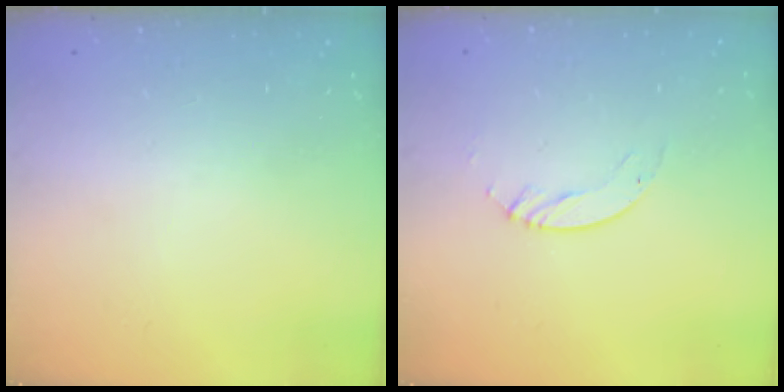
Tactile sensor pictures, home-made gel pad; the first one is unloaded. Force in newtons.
{"total": 3.1, "press": 3.1, "slide": 0.3}